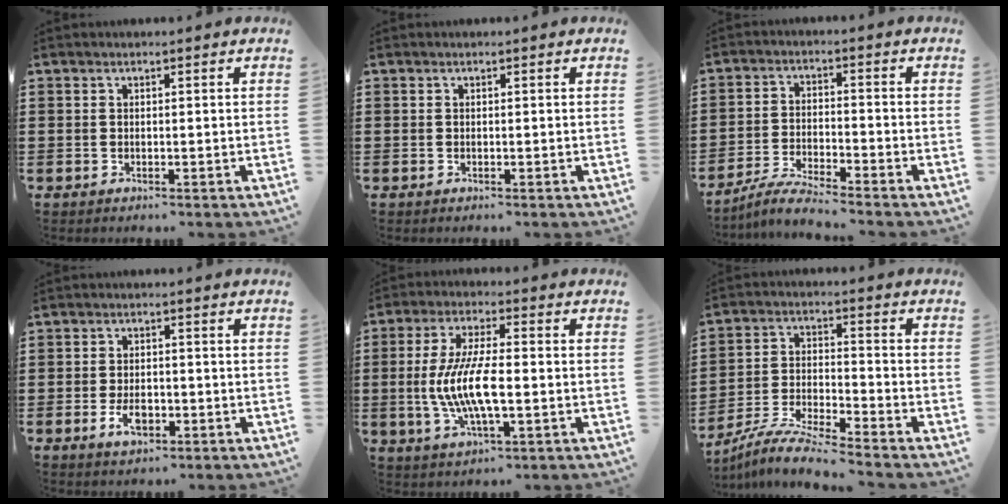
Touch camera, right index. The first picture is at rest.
{"total": 0.0}
{"total": 4.7, "force": [-4.4, -0.2, 1.5], "torque": [-0.041, -0.007, -0.089]}
{"total": 3.8, "force": [-1.4, 1.8, 3.1], "torque": [-0.071, -0.006, -0.025]}
{"total": 9.3, "force": [-1.6, 2.9, 8.7], "torque": [-0.191, -0.011, -0.036]}
{"total": 7.7, "force": [-7.4, -0.6, 2.0], "torque": [-0.050, -0.005, -0.149]}